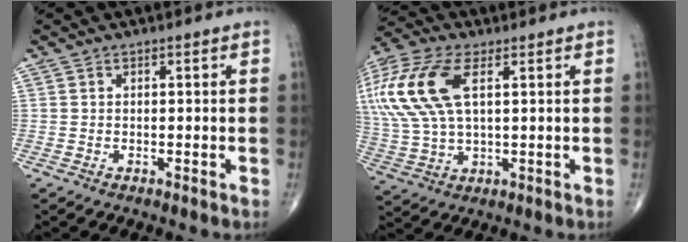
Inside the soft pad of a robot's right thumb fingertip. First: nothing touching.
{"total": 20.3, "force": [6.0, 10.3, 16.4], "torque": [-0.404, 0.012, 0.114]}